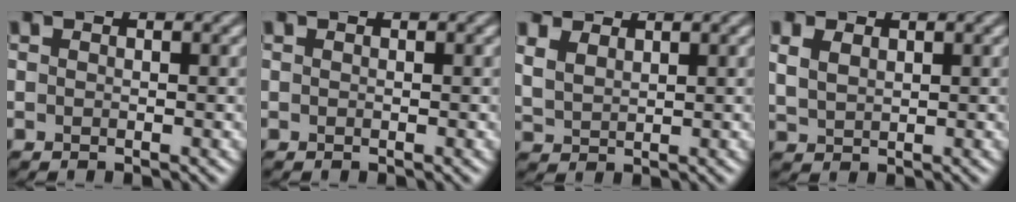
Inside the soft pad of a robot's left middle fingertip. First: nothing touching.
{"total": 0.0}
{"total": 3.4, "force": [2.7, 1.7, 1.3], "torque": [-0.040, 0.003, 0.057]}
{"total": 2.0, "force": [1.1, 1.3, 1.1], "torque": [-0.030, -0.002, 0.027]}